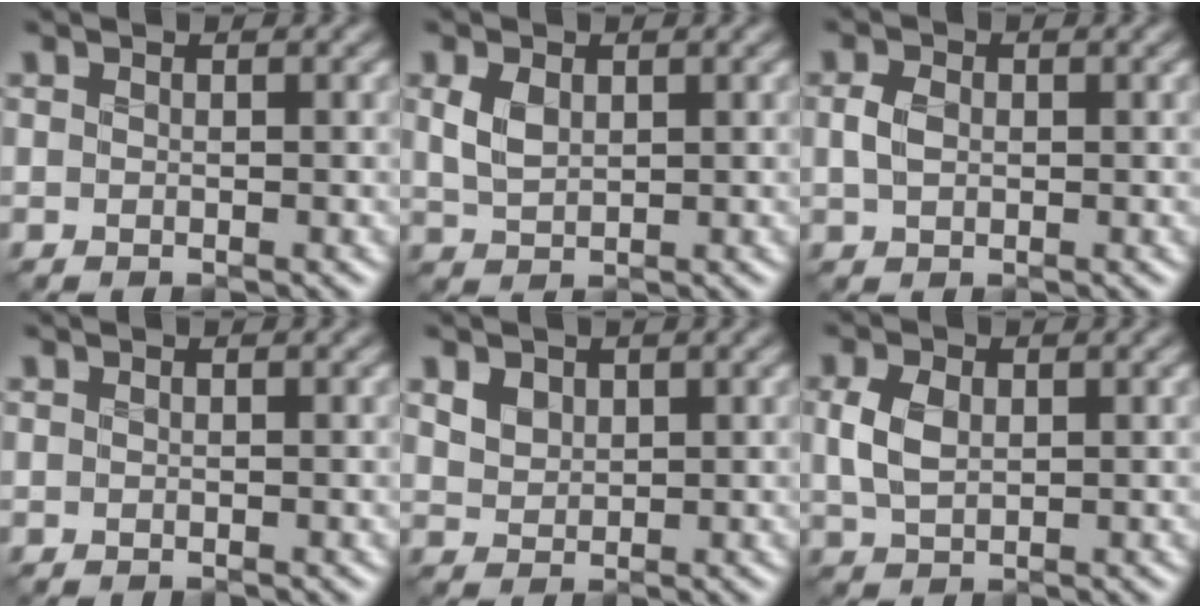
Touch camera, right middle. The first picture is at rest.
{"total": 2.1, "force": [0.5, 1.4, 1.5], "torque": [-0.040, -0.003, 0.016]}
{"total": 1.8, "force": [-0.1, 1.4, 1.1], "torque": [-0.032, 0.000, -0.001]}
{"total": 0.0}
{"total": 2.9, "force": [1.5, 2.0, 1.3], "torque": [-0.040, 0.004, 0.028]}
{"total": 2.9, "force": [0.4, 2.0, 2.1], "torque": [-0.056, 0.001, 0.011]}